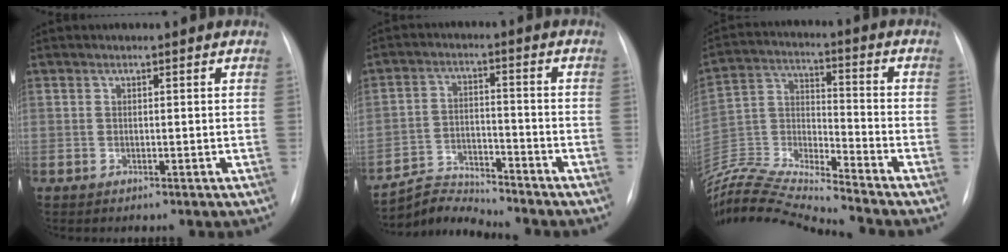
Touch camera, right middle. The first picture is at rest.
{"total": 6.8, "force": [-6.7, -0.1, -1.2], "torque": [0.008, 0.007, -0.116]}
{"total": 18.6, "force": [-17.5, -0.9, 6.0], "torque": [-0.130, 0.004, -0.322]}